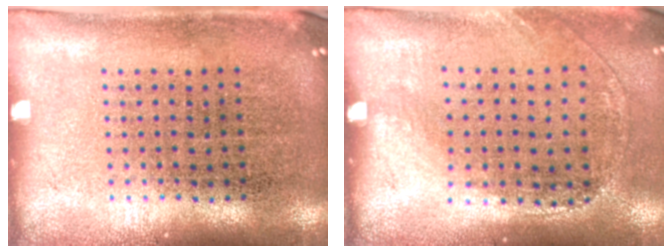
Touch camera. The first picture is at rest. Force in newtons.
{"total": 1.4, "press": 1.0, "slide": 1.0}